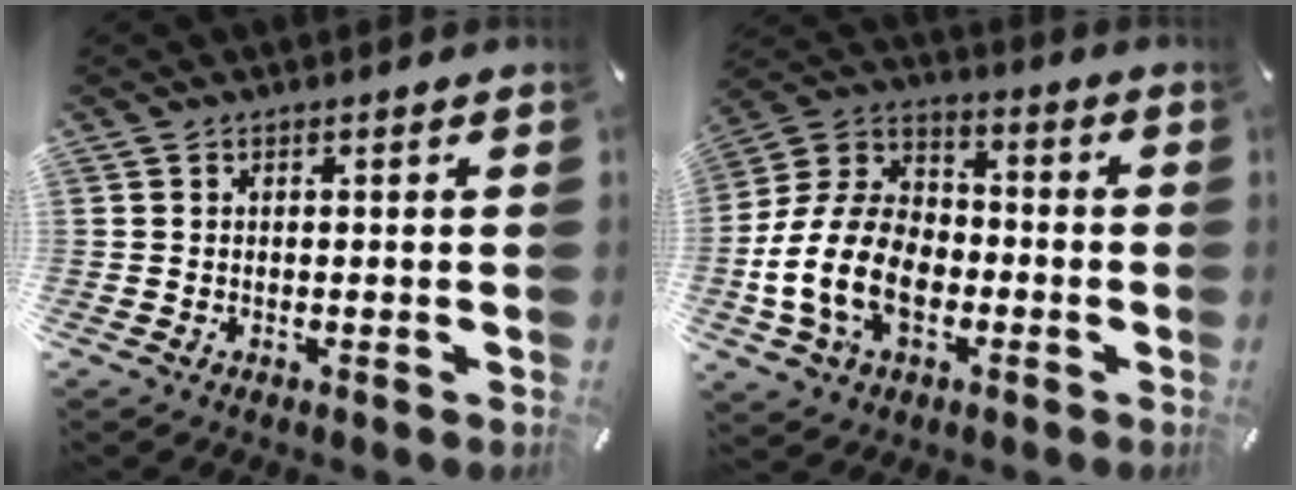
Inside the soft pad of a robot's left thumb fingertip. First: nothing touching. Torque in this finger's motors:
{"motor_torque": [0.72, 1.01, 1.16, 0.37, 0.69]}